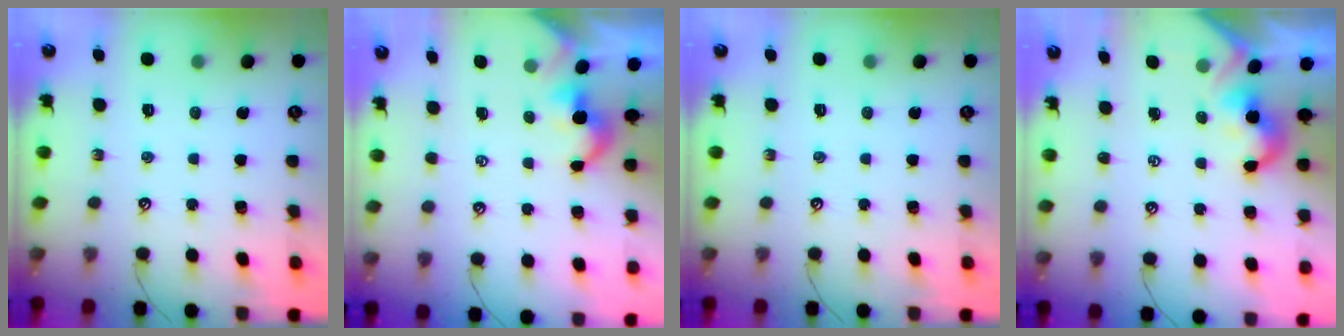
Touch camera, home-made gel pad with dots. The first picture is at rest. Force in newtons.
{"total": 2.9, "press": 2.9, "slide": 0.2}
{"total": 0.0}
{"total": 2.1, "press": 2.0, "slide": 0.5}